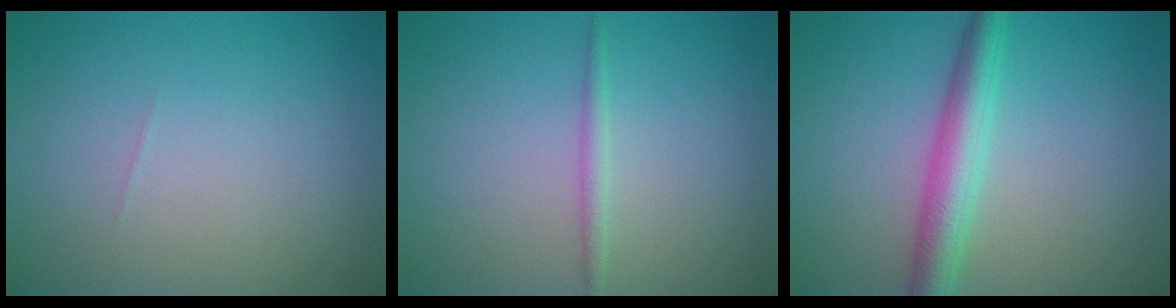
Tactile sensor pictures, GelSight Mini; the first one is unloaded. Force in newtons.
{"total": 1.2, "press": 1.2, "slide": 0.0}
{"total": 4.2, "press": 4.2, "slide": 0.1}